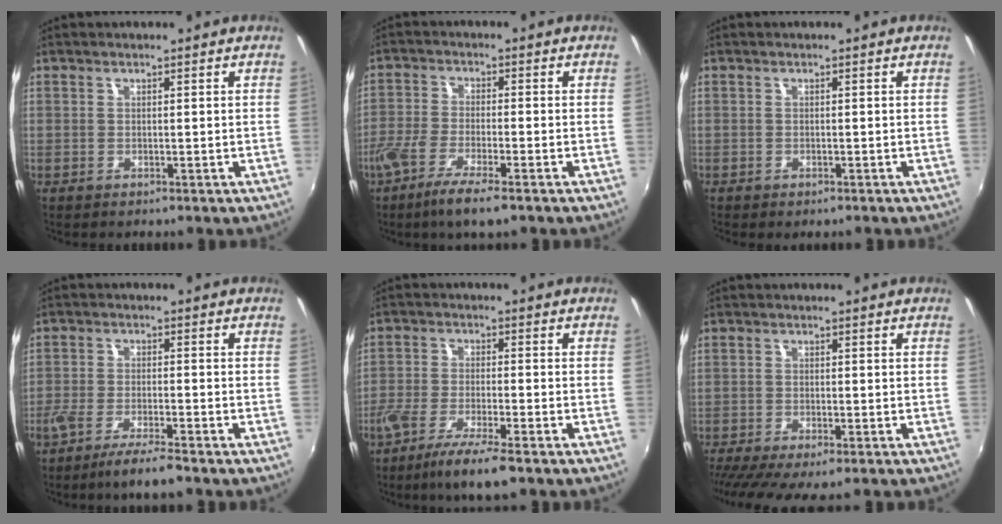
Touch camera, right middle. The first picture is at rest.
{"total": 7.5, "force": [-4.9, 1.3, 5.6], "torque": [-0.129, -0.016, -0.098]}
{"total": 0.9, "force": [-0.7, 0.3, 0.5], "torque": [-0.011, -0.004, -0.010]}
{"total": 7.0, "force": [-5.6, 0.3, 4.2], "torque": [-0.095, -0.019, -0.101]}
{"total": 9.3, "force": [-6.5, 1.2, 6.6], "torque": [-0.145, -0.023, -0.121]}
{"total": 7.9, "force": [-6.2, 1.0, 4.8], "torque": [-0.108, -0.038, -0.101]}